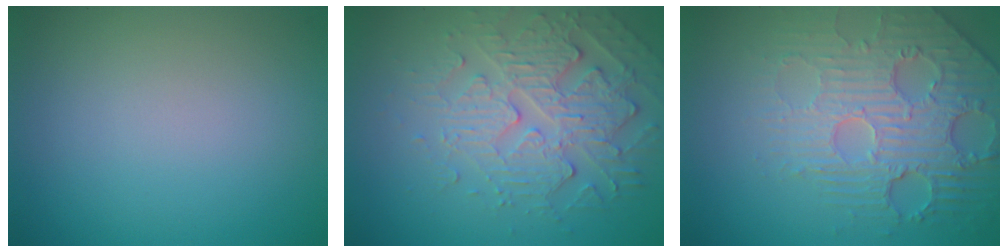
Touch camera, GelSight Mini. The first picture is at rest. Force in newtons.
{"total": 4.7, "press": 4.2, "slide": 2.2}
{"total": 4.5, "press": 4.2, "slide": 1.6}